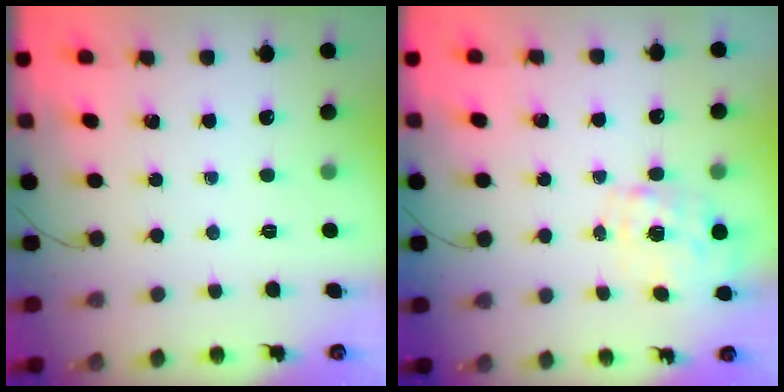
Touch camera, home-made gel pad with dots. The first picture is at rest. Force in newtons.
{"total": 9.4, "press": 9.4, "slide": 1.1}